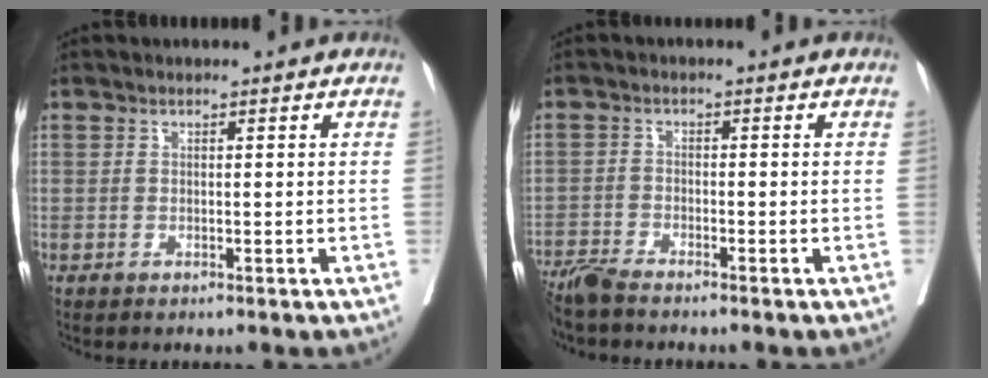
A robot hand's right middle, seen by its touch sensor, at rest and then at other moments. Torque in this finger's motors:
{"motor_torque": [0.79, -0.87, 0.15, 0.09]}